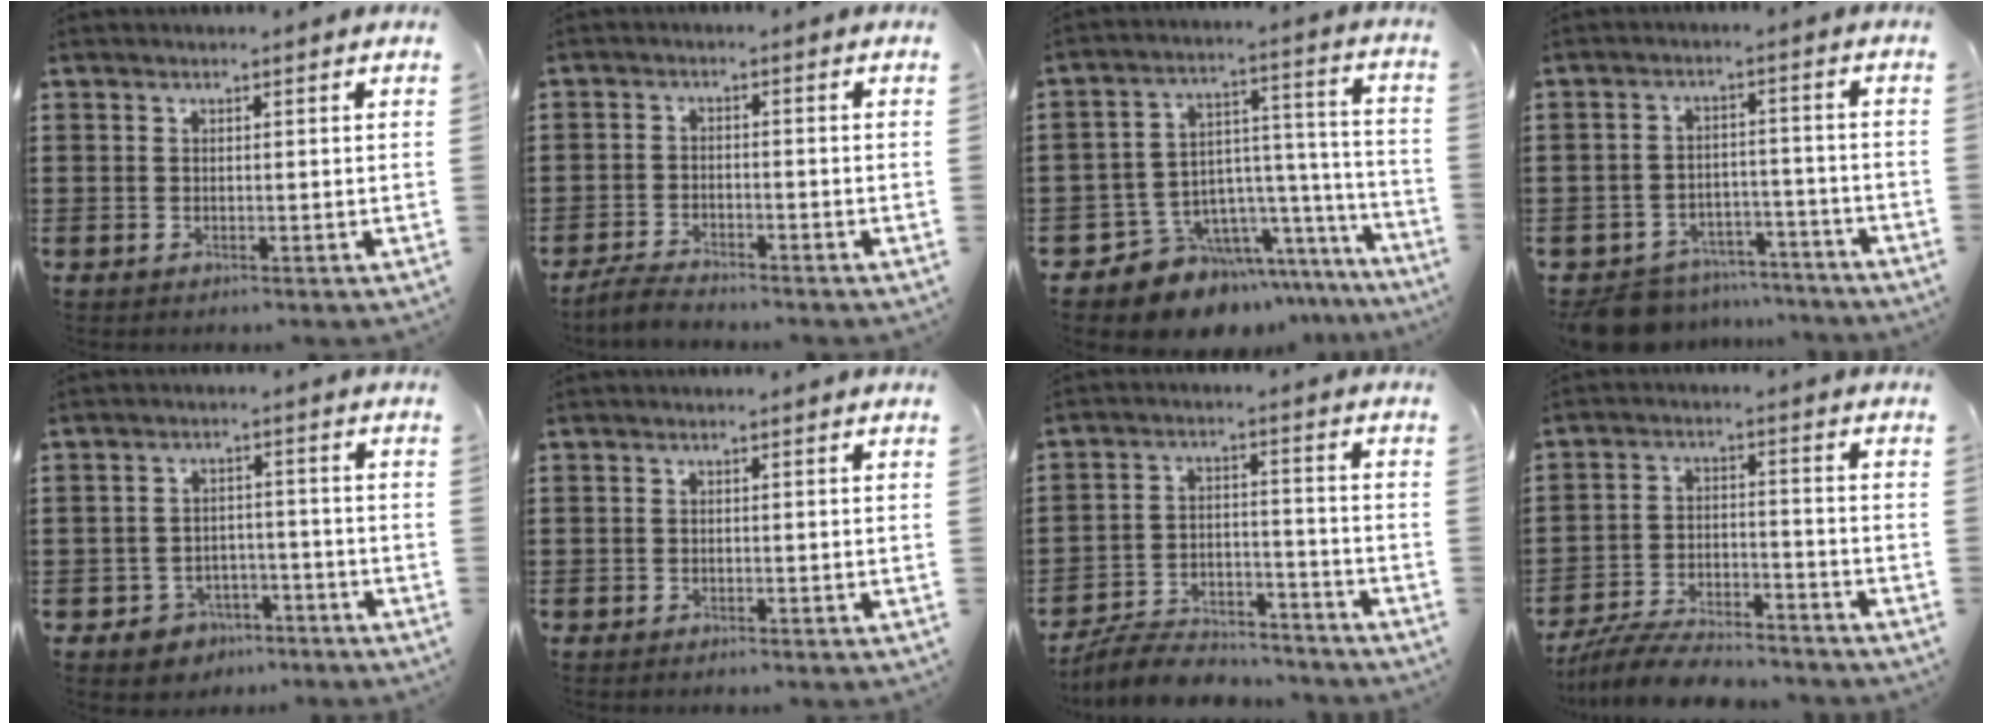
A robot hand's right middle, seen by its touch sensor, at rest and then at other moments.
{"total": 3.1, "force": [-3.0, 0.5, 0.5], "torque": [-0.019, 0.004, -0.066]}
{"total": 9.0, "force": [-7.3, 5.1, 0.9], "torque": [-0.031, 0.004, -0.133]}
{"total": 7.2, "force": [-6.9, 1.8, 1.1], "torque": [-0.029, 0.019, -0.138]}
{"total": 3.6, "force": [-3.1, 1.8, 0.1], "torque": [-0.012, 0.009, -0.065]}
{"total": 0.5, "force": [-0.5, 0.3, 0.0], "torque": [-0.001, 0.003, -0.011]}
{"total": 7.2, "force": [-6.9, 1.4, 1.4], "torque": [-0.028, 0.017, -0.135]}
{"total": 7.2, "force": [-6.9, 1.0, 2.1], "torque": [-0.038, 0.010, -0.131]}